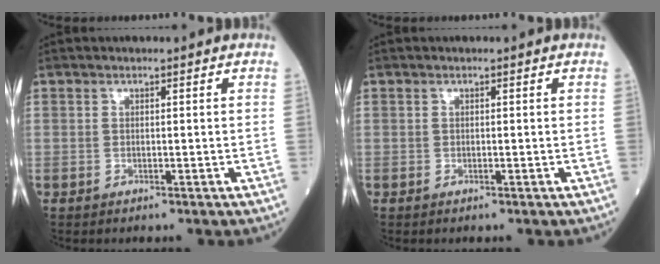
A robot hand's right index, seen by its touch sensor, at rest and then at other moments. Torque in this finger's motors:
{"motor_torque": [0.00, 0.00, 0.00, -0.01]}